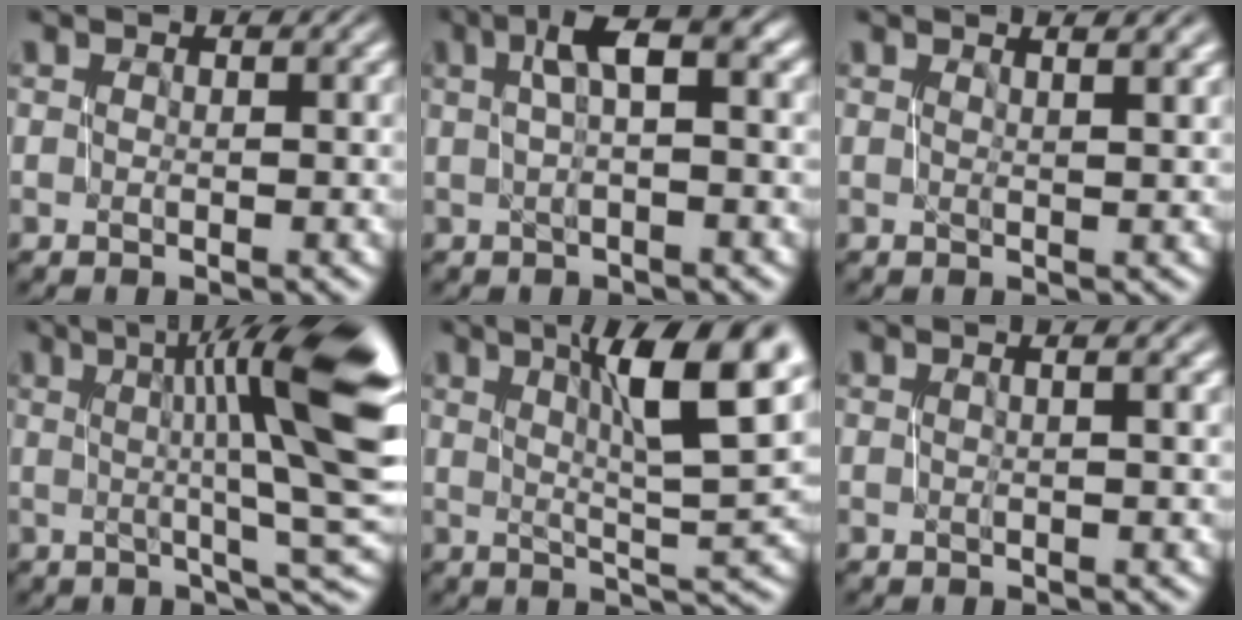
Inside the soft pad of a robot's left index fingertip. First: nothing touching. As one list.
[{"total": 4.2, "force": [1.1, 1.1, 3.9], "torque": [-0.066, 0.017, 0.016]}, {"total": 2.4, "force": [1.3, 0.8, 1.8], "torque": [-0.011, 0.005, 0.010]}, {"total": 13.2, "force": [2.7, 2.7, 12.7], "torque": [-0.157, 0.002, 0.050]}, {"total": 9.6, "force": [3.6, 2.1, 8.6], "torque": [-0.123, 0.009, 0.059]}, {"total": 1.5, "force": [0.2, 0.5, 1.4], "torque": [-0.014, 0.006, -0.003]}]